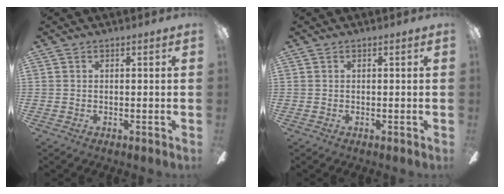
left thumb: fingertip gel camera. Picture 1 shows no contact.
{"total": 0.0}